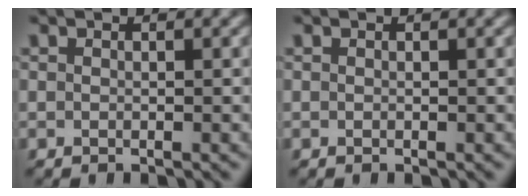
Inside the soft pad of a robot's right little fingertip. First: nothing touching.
{"total": 0.0}